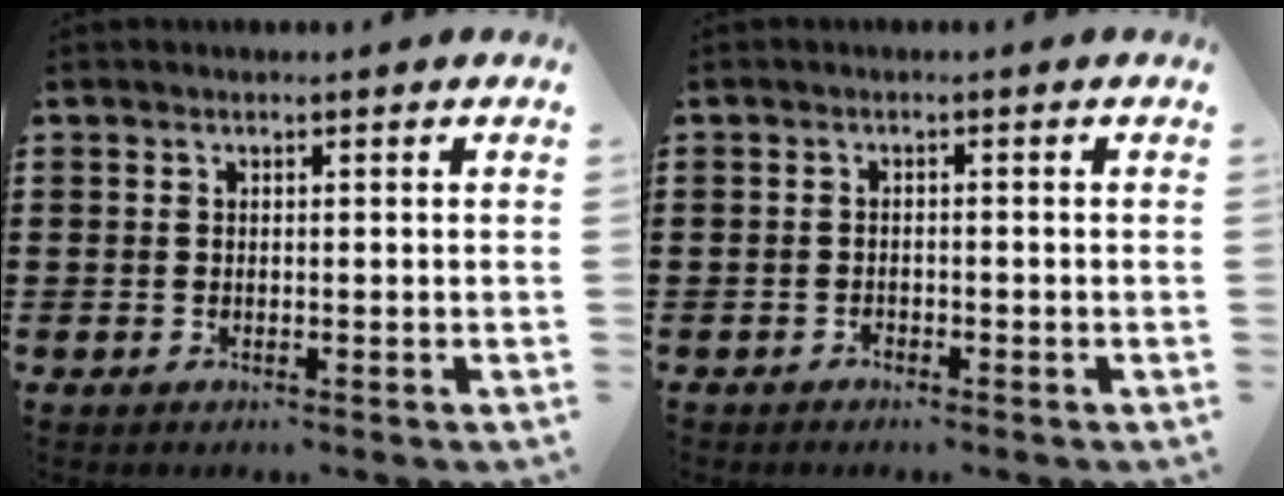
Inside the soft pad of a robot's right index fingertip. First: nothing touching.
{"total": 0.8, "force": [-0.8, 0.3, 0.0], "torque": [-0.004, 0.002, -0.017]}